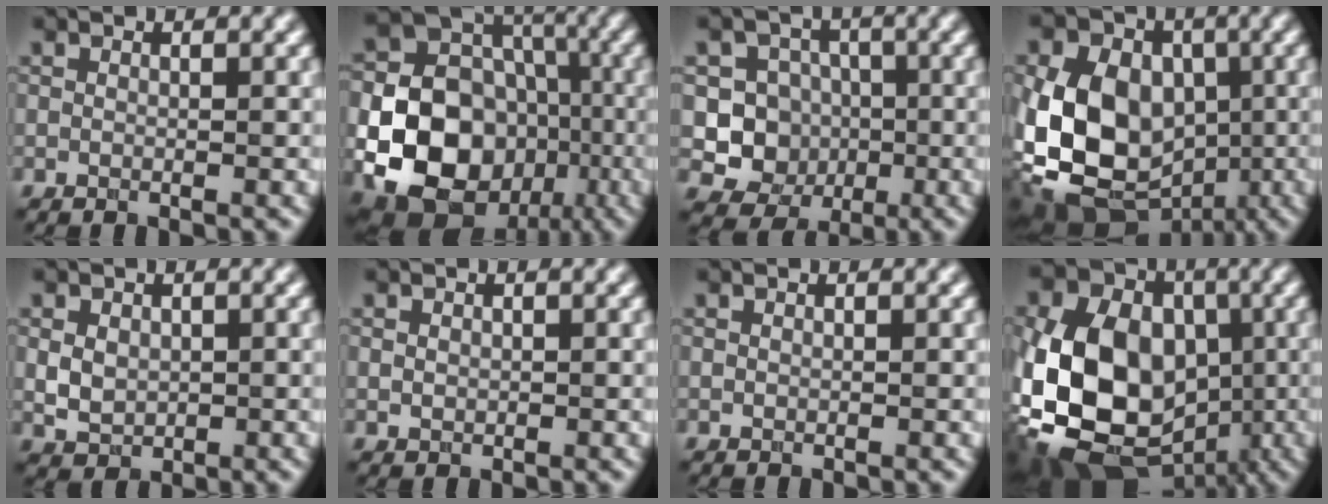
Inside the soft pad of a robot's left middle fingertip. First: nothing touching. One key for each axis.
{"total": 19.4, "fx": -5.4, "fy": 16.3, "fz": 9.1, "tx": -0.175, "ty": -0.029, "tz": -0.107}
{"total": 5.8, "fx": -0.8, "fy": 5.4, "fz": 1.9, "tx": -0.003, "ty": -0.003, "tz": -0.035}
{"total": 13.4, "fx": -2.2, "fy": 10.3, "fz": 8.3, "tx": -0.155, "ty": 0.000, "tz": -0.048}
{"total": 2.4, "fx": 0.2, "fy": 1.9, "fz": 1.5, "tx": -0.032, "ty": -0.003, "tz": 0.005}
{"total": 0.6, "fx": 0.1, "fy": 0.5, "fz": 0.3, "tx": -0.007, "ty": -0.001, "tz": 0.003}
{"total": 0.0}
{"total": 15.2, "fx": -2.6, "fy": 11.1, "fz": 10.0, "tx": -0.200, "ty": -0.003, "tz": -0.044}